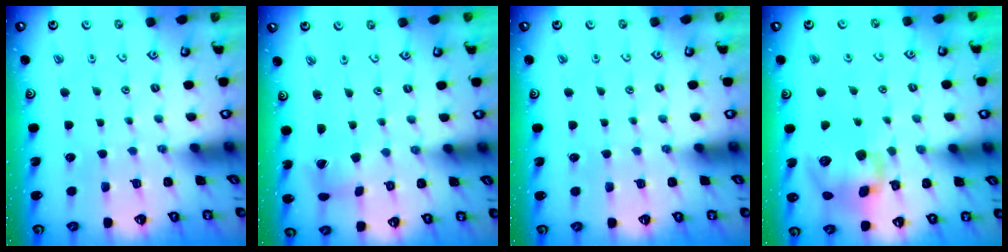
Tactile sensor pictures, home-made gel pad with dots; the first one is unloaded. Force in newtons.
{"total": 2.7, "press": 2.7, "slide": 0.4}
{"total": 0.0}
{"total": 13.5, "press": 13.4, "slide": 2.2}